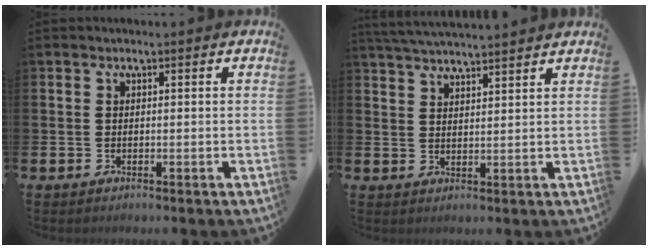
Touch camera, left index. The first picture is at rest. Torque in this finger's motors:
{"motor_torque": [0.41, -0.56, 0.57, 0.17]}